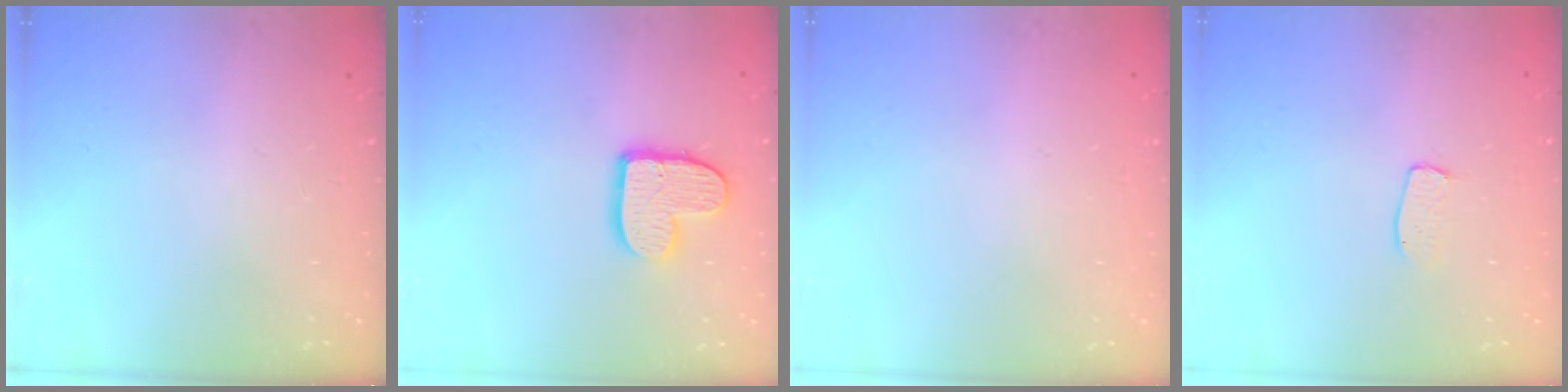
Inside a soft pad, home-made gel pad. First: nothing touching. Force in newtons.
{"total": 11.3, "press": 11.3, "slide": 0.7}
{"total": 0.0}
{"total": 4.5, "press": 4.5, "slide": 0.2}